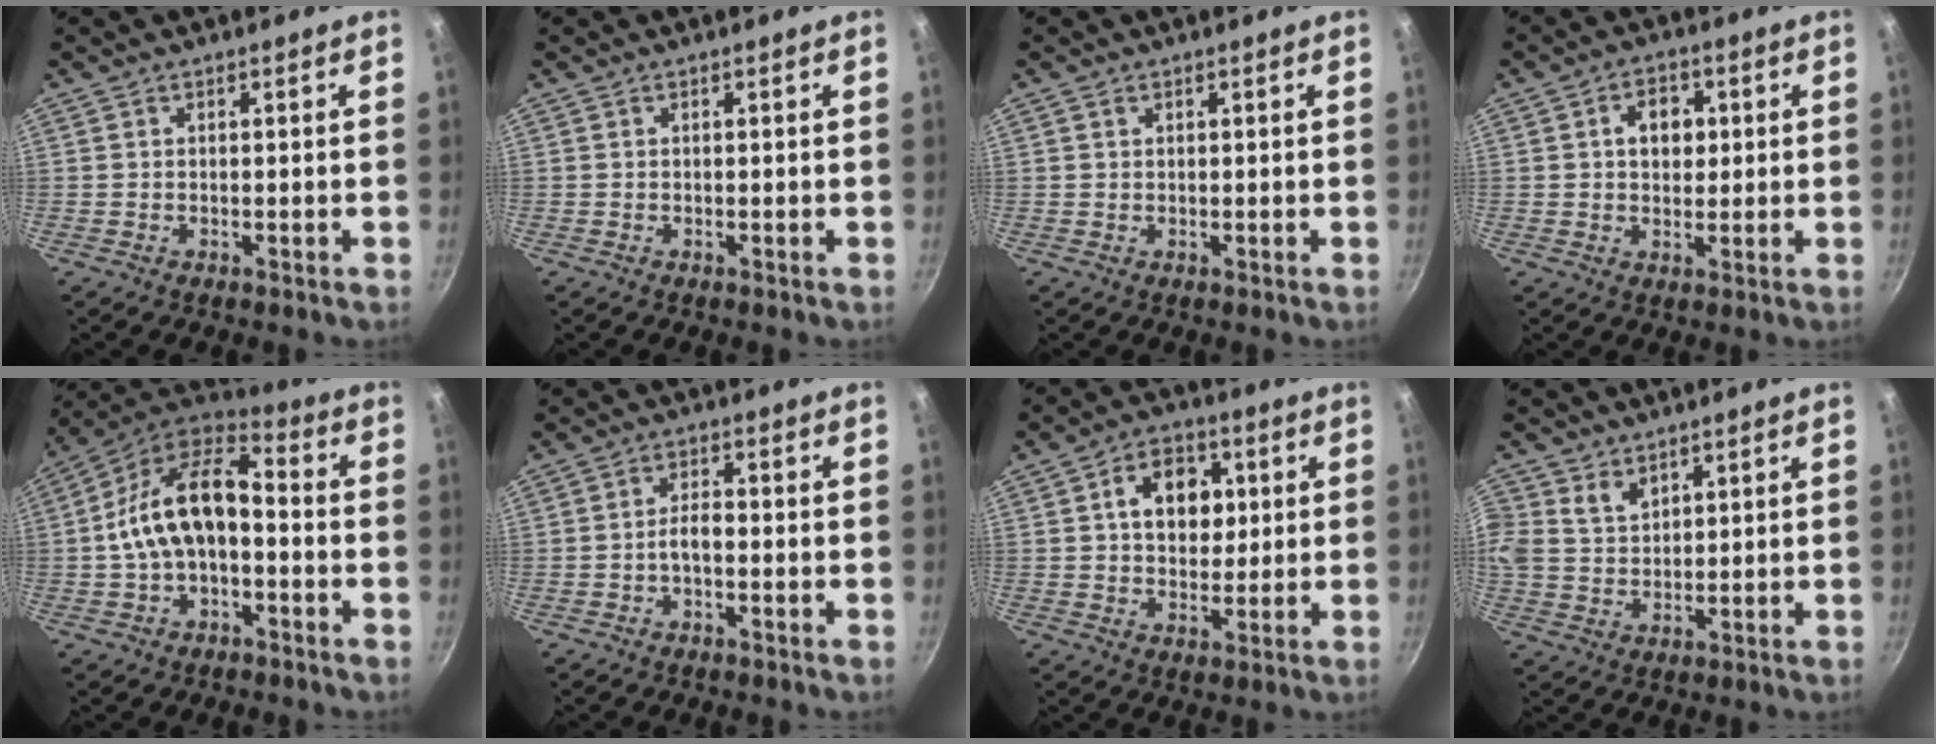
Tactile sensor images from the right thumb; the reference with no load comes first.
{"total": 0.0}
{"total": 0.8, "force": [0.4, 0.6, 0.3], "torque": [-0.004, 0.001, 0.008]}
{"total": 5.9, "force": [1.1, 4.5, 3.6], "torque": [-0.031, 0.005, 0.013]}
{"total": 15.6, "force": [-1.9, 9.0, 12.6], "torque": [-0.212, 0.052, -0.046]}
{"total": 3.1, "force": [-1.1, 1.4, 2.5], "torque": [-0.040, 0.020, -0.022]}
{"total": 10.5, "force": [2.3, 7.8, 6.7], "torque": [-0.068, 0.002, 0.029]}
{"total": 8.4, "force": [4.0, 6.5, 3.7], "torque": [-0.079, 0.000, 0.082]}